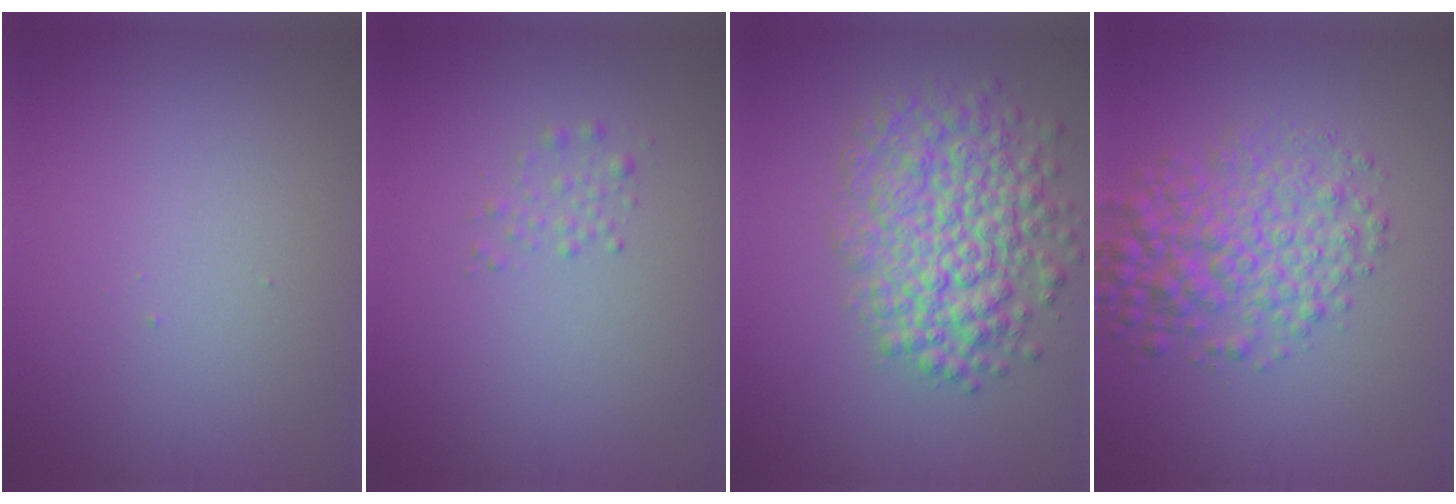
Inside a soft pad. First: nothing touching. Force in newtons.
{"total": 1.5, "press": 1.5, "slide": 0.0}
{"total": 7.3, "press": 7.3, "slide": 0.3}
{"total": 5.7, "press": 5.7, "slide": 0.1}